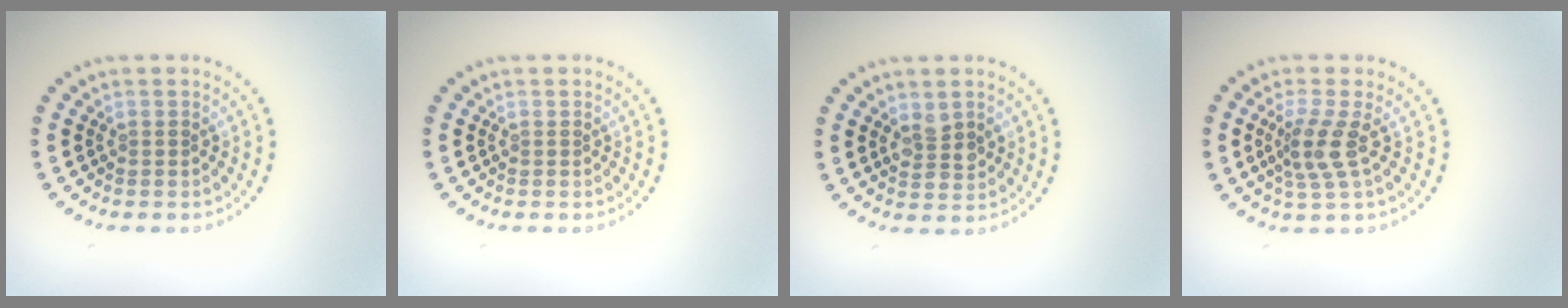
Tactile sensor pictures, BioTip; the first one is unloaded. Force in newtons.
{"total": 0.0}
{"total": 2.2, "press": 2.1, "slide": 0.4}
{"total": 2.8, "press": 2.2, "slide": 1.8}